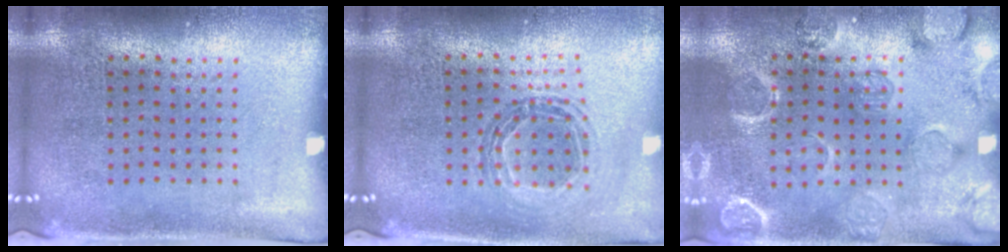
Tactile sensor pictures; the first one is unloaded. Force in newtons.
{"total": 0.9, "press": 0.9, "slide": 0.1}
{"total": 2.4, "press": 2.3, "slide": 0.8}